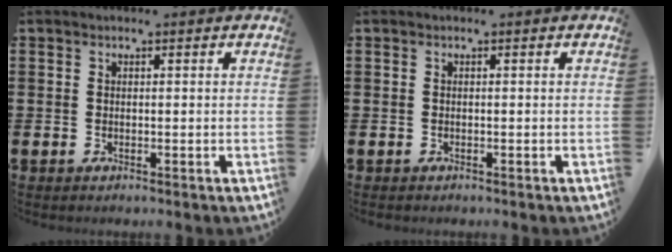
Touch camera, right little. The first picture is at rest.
{"total": 0.0}